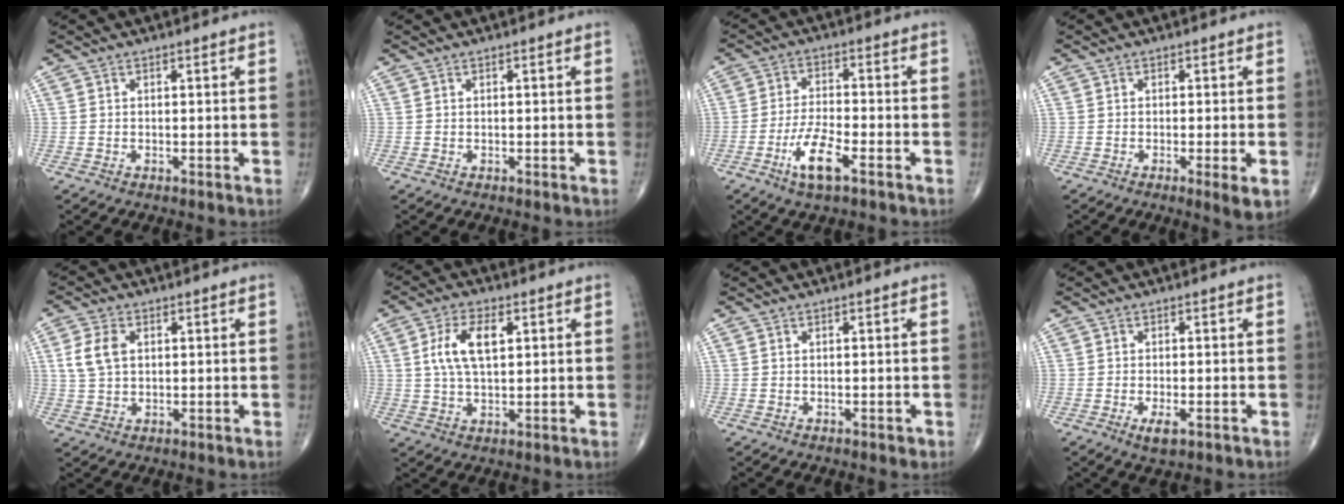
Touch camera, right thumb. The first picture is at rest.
{"total": 0.0}
{"total": 7.9, "force": [-4.0, 2.3, 6.4], "torque": [-0.130, 0.015, -0.074]}
{"total": 3.6, "force": [-1.1, 0.5, 3.4], "torque": [-0.055, -0.011, -0.020]}
{"total": 6.0, "force": [1.3, 3.9, 4.3], "torque": [-0.091, 0.003, 0.025]}
{"total": 8.6, "force": [2.1, 4.3, 7.2], "torque": [-0.139, 0.003, 0.039]}
{"total": 0.5, "force": [-0.2, 0.3, 0.4], "torque": [-0.003, 0.000, -0.004]}
{"total": 3.0, "force": [-1.3, 1.1, 2.5], "torque": [-0.044, -0.004, -0.022]}